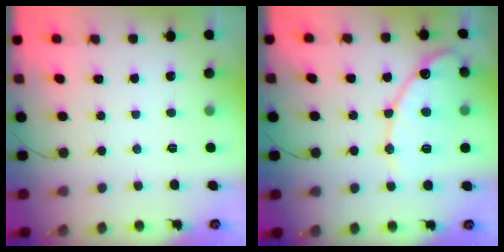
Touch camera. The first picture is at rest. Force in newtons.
{"total": 14.7, "press": 14.7, "slide": 1.0}